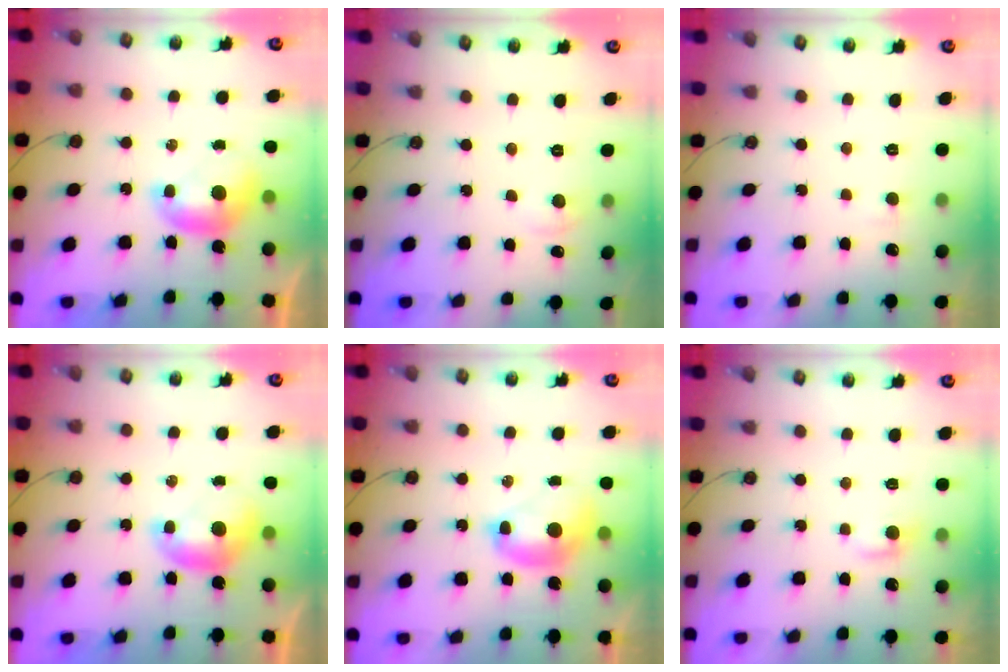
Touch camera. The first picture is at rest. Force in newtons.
{"total": 1.2, "press": 1.0, "slide": 0.6}
{"total": 2.3, "press": 2.3, "slide": 0.4}
{"total": 0.0}
{"total": 2.7, "press": 2.7, "slide": 0.1}
{"total": 0.0}